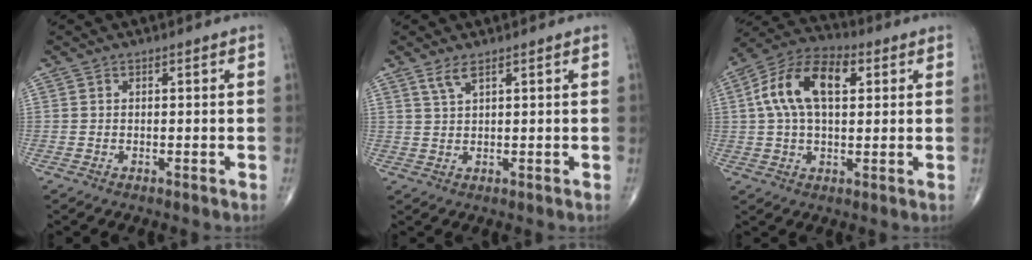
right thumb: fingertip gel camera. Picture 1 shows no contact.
{"total": 2.5, "force": [1.7, 0.6, 1.8], "torque": [-0.042, -0.004, 0.040]}
{"total": 14.1, "force": [3.3, 7.8, 11.3], "torque": [-0.211, 0.027, 0.053]}